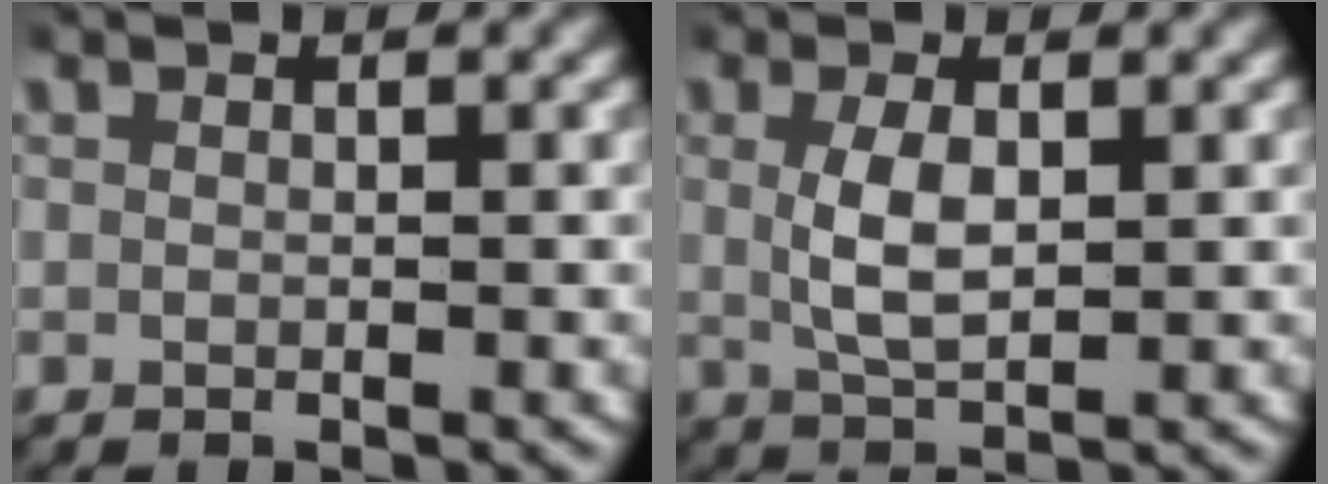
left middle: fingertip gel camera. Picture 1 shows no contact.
{"total": 3.2, "force": [0.4, 1.3, 2.8], "torque": [-0.063, -0.006, 0.016]}